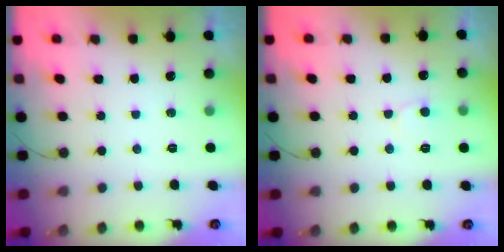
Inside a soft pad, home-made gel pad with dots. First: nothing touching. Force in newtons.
{"total": 6.0, "press": 6.0, "slide": 0.5}